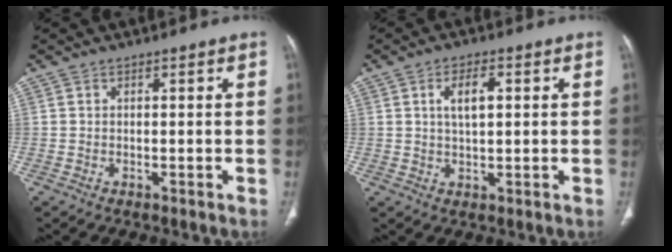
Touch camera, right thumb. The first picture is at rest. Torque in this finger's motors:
{"motor_torque": [0.00, 0.00, -0.03, 0.02, 0.03]}